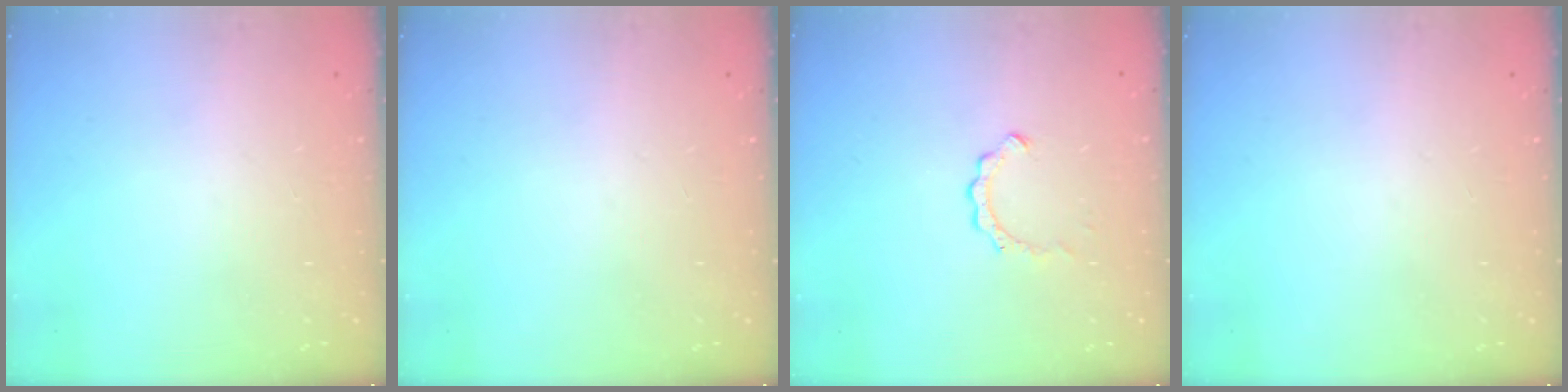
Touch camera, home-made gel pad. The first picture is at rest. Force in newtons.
{"total": 0.0}
{"total": 2.3, "press": 2.3, "slide": 0.2}
{"total": 0.0}